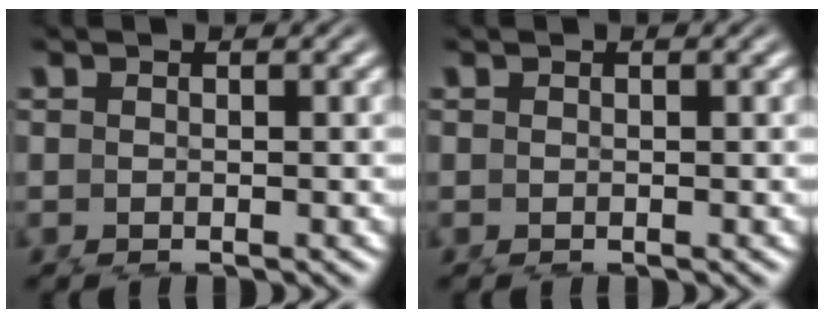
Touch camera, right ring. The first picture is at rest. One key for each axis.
{"total": 0.0}